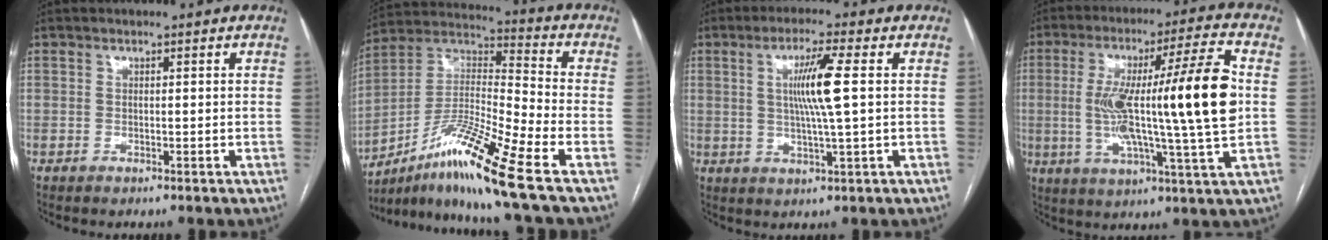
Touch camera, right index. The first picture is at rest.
{"total": 16.4, "force": [-9.9, -0.8, 13.1], "torque": [-0.256, -0.002, -0.174]}
{"total": 7.3, "force": [1.2, -0.5, 7.2], "torque": [-0.135, -0.001, 0.023]}
{"total": 20.1, "force": [0.7, -0.1, 20.1], "torque": [-0.332, 0.011, 0.003]}